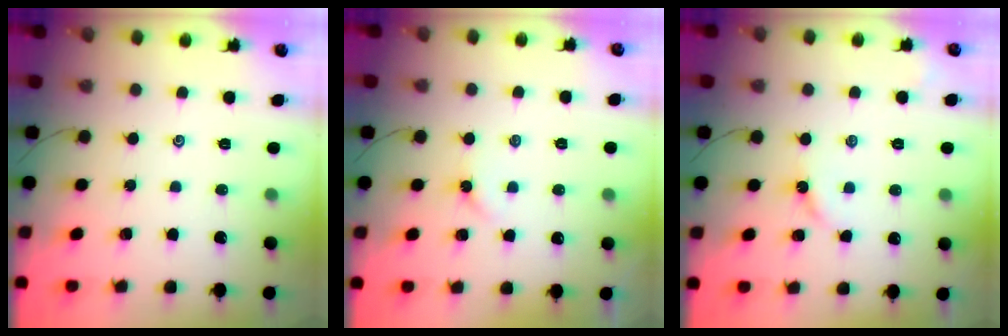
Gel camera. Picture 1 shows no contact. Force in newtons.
{"total": 2.8, "press": 2.8, "slide": 0.4}
{"total": 2.9, "press": 2.9, "slide": 0.5}